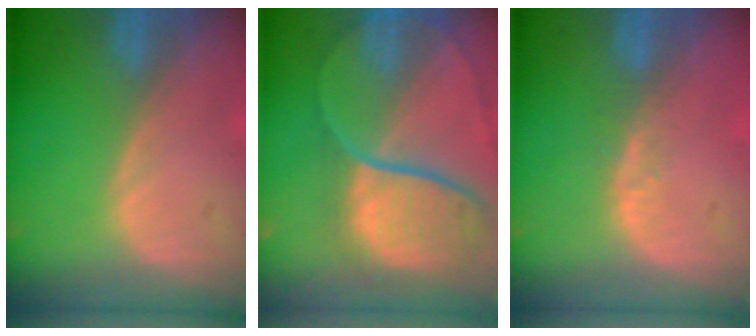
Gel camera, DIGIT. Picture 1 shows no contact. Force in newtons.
{"total": 11.4, "press": 9.4, "slide": 6.4}
{"total": 2.4, "press": 1.8, "slide": 1.5}